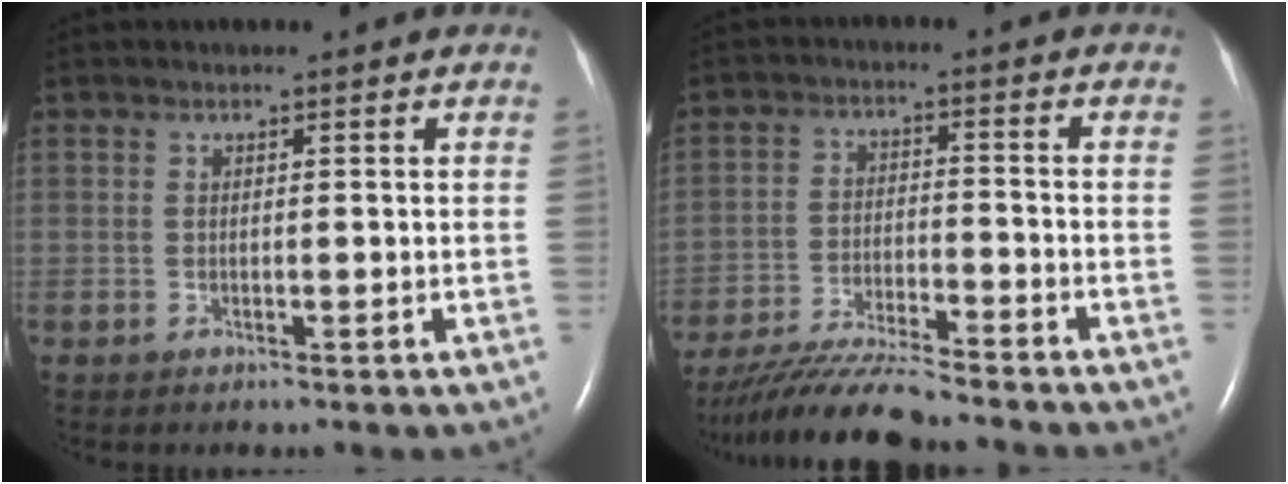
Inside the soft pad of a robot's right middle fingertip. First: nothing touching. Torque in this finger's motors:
{"motor_torque": [1.08, -1.06, 0.17, 0.04]}